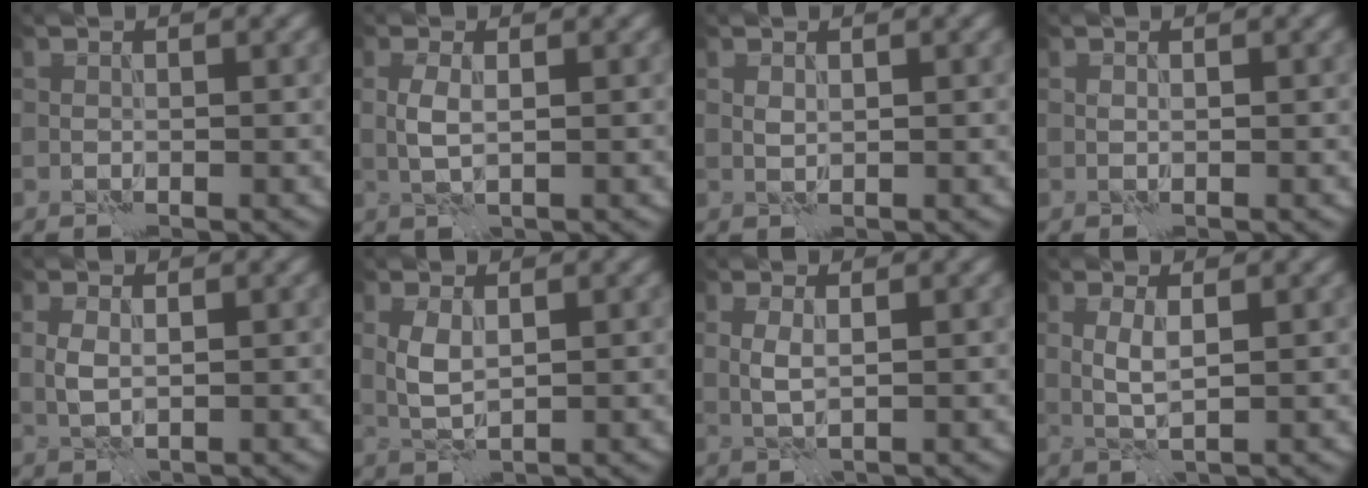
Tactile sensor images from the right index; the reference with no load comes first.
{"total": 1.7, "force": [0.1, 0.5, 1.6], "torque": [-0.039, 0.001, 0.003]}
{"total": 0.5, "force": [0.3, 0.2, 0.4], "torque": [-0.009, 0.001, 0.008]}
{"total": 0.0}
{"total": 1.3, "force": [0.1, 0.6, 1.1], "torque": [-0.027, 0.000, 0.006]}
{"total": 2.1, "force": [0.5, 1.0, 1.8], "torque": [-0.047, 0.002, 0.013]}
{"total": 1.3, "force": [0.2, 0.3, 1.2], "torque": [-0.031, 0.002, 0.006]}
{"total": 1.7, "force": [0.3, 0.2, 1.6], "torque": [-0.039, 0.003, 0.009]}